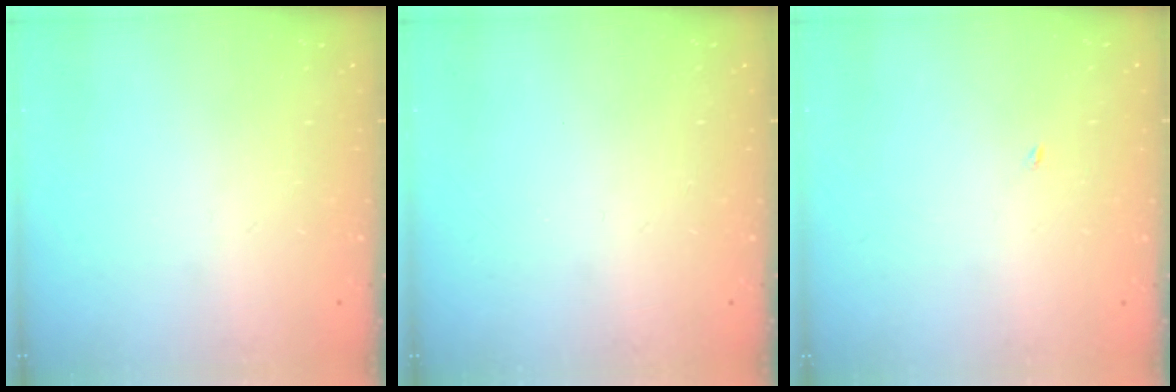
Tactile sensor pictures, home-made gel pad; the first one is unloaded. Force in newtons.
{"total": 0.0}
{"total": 1.9, "press": 1.9, "slide": 0.2}